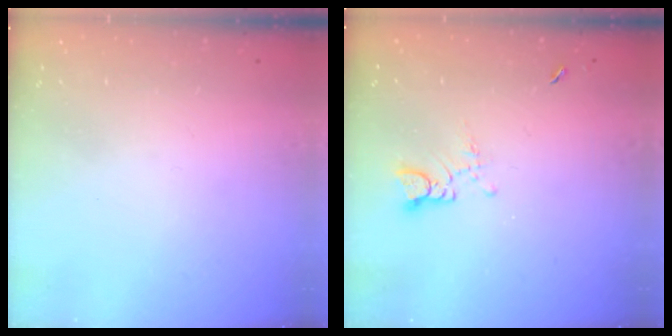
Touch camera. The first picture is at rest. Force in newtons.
{"total": 2.9, "press": 2.9, "slide": 0.2}